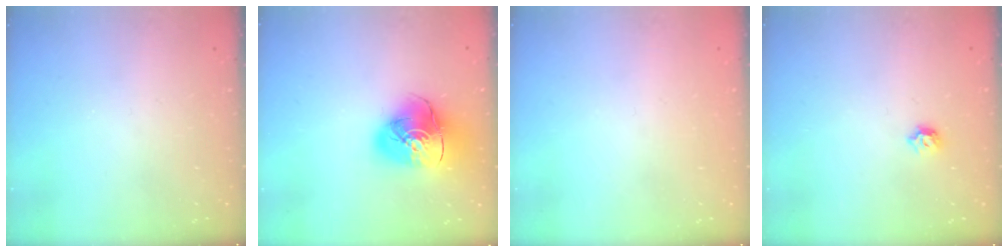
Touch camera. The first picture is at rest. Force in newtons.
{"total": 16.0, "press": 15.8, "slide": 2.1}
{"total": 0.7, "press": 0.7, "slide": 0.1}
{"total": 6.1, "press": 6.0, "slide": 1.1}